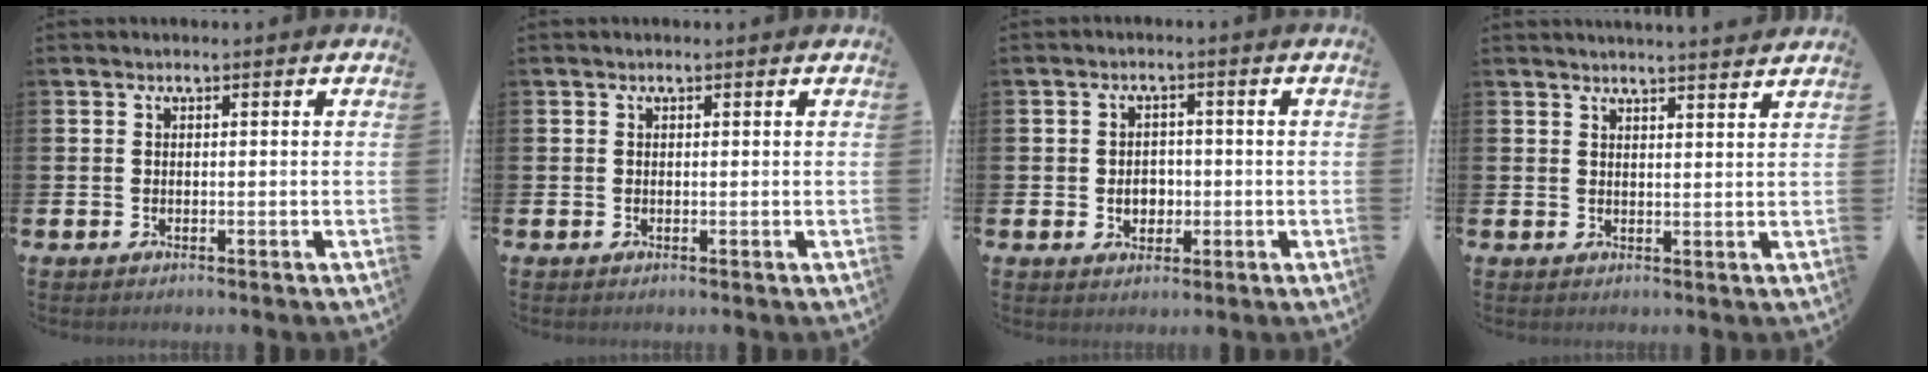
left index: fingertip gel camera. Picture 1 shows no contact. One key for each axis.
{"total": 0.0}
{"total": 2.9, "fx": -0.5, "fy": 2.3, "fz": 1.7, "tx": -0.020, "ty": 0.000, "tz": -0.015}
{"total": 3.0, "fx": 2.9, "fy": -0.5, "fz": 0.0, "tx": -0.005, "ty": -0.017, "tz": 0.054}